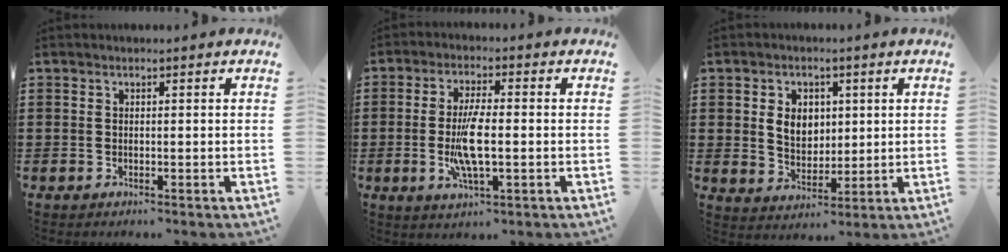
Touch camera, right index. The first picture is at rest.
{"total": 7.2, "force": [-1.1, 1.9, 6.8], "torque": [-0.151, -0.013, -0.027]}
{"total": 5.4, "force": [1.0, 4.2, 3.2], "torque": [-0.068, 0.010, 0.014]}